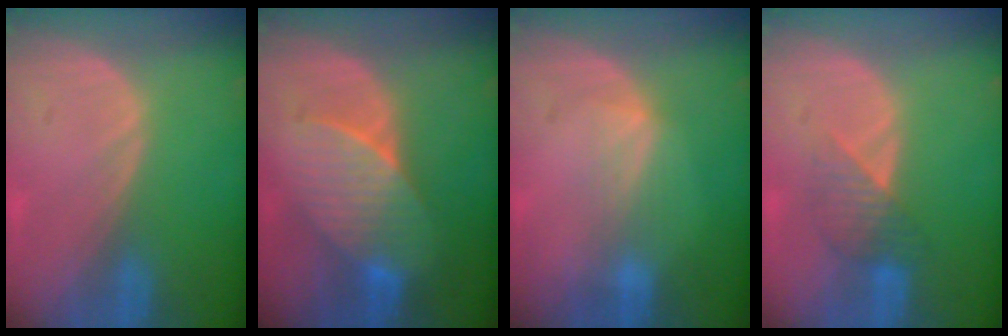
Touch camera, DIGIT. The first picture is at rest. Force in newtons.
{"total": 7.2, "press": 7.1, "slide": 1.1}
{"total": 2.7, "press": 2.7, "slide": 0.4}
{"total": 4.1, "press": 3.8, "slide": 1.4}